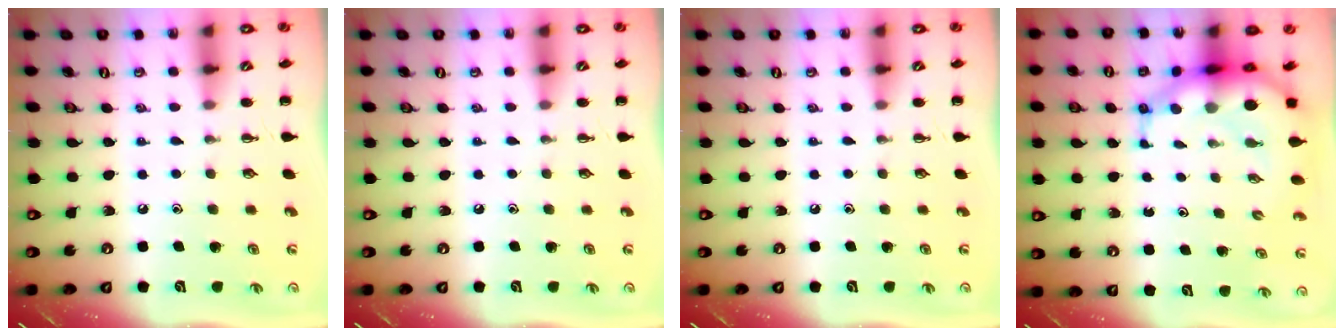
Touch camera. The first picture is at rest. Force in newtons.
{"total": 0.0}
{"total": 0.0}
{"total": 10.6, "press": 10.1, "slide": 3.1}